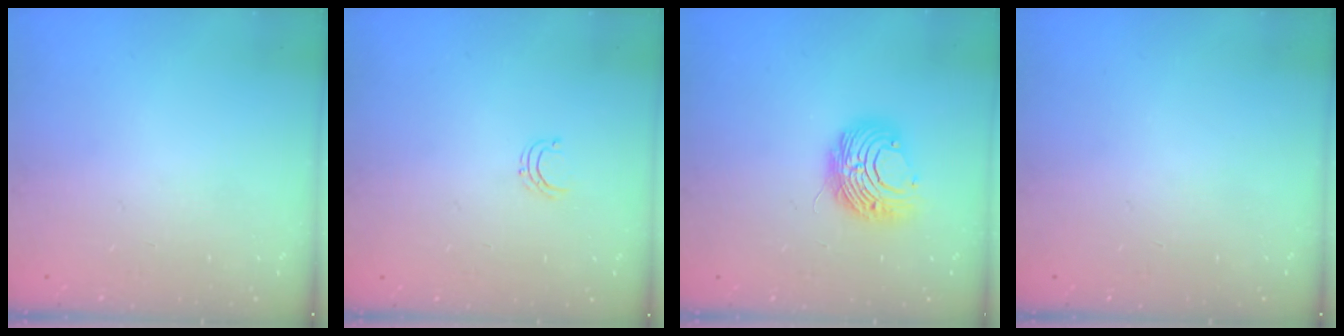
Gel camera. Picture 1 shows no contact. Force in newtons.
{"total": 3.8, "press": 3.8, "slide": 0.2}
{"total": 8.9, "press": 8.9, "slide": 0.1}
{"total": 0.0}